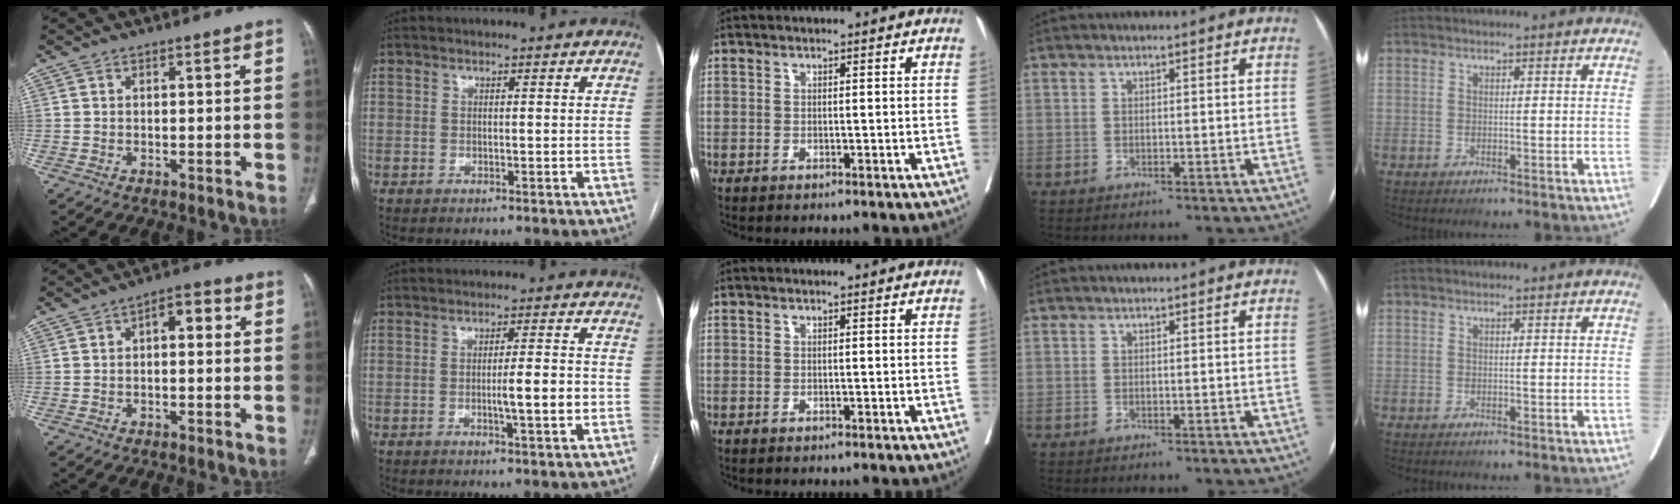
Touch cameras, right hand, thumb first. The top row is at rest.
{"thumb": {"total": 4.6, "force": [0.7, 2.4, 3.9], "torque": [-0.043, 0.017, 0.000]}, "index": {"total": 5.0, "force": [-1.2, 0.1, 4.8], "torque": [-0.073, -0.003, -0.016]}}